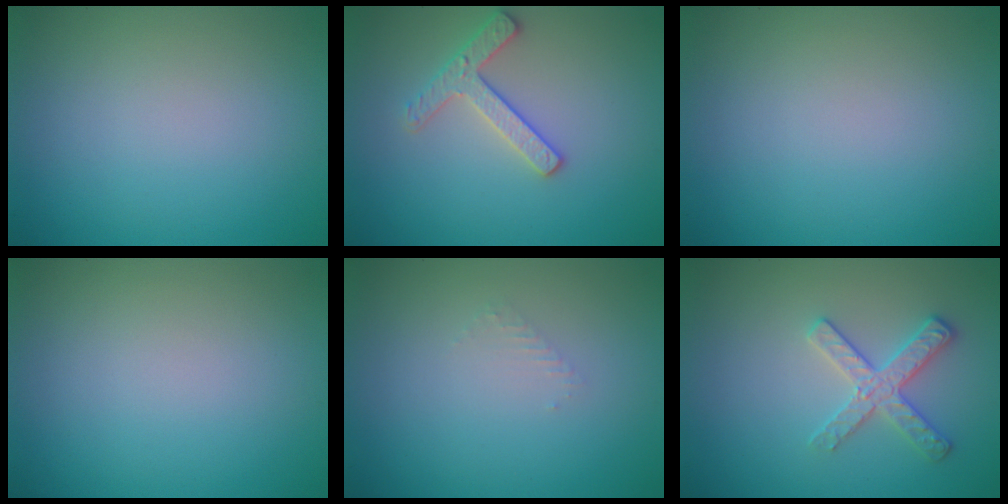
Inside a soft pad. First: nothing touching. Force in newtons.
{"total": 2.5, "press": 2.5, "slide": 0.3}
{"total": 0.0}
{"total": 0.0}
{"total": 0.8, "press": 0.8, "slide": 0.3}
{"total": 2.7, "press": 2.6, "slide": 0.5}